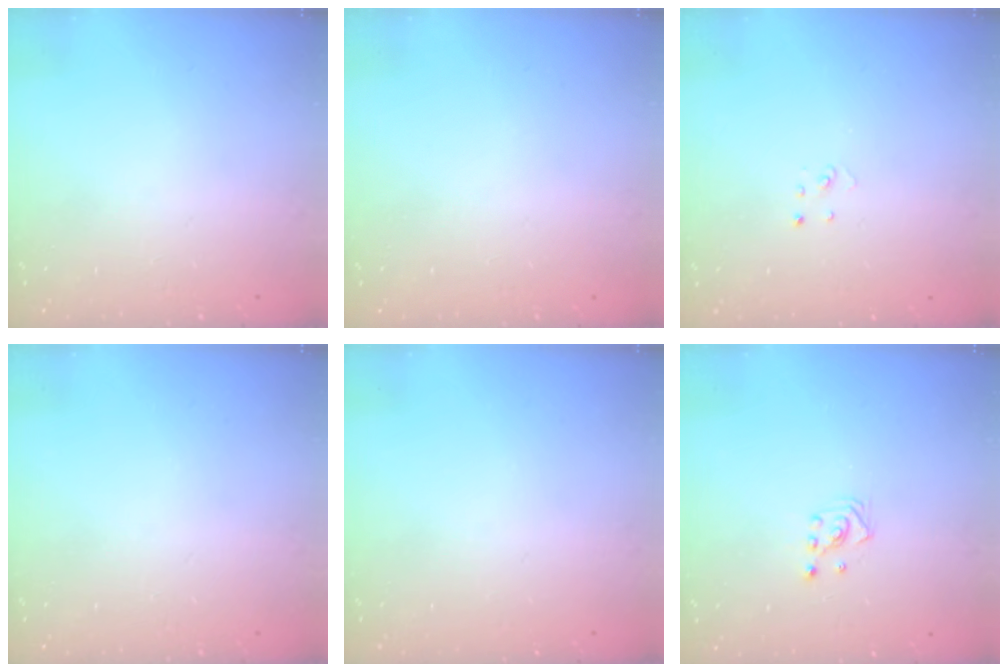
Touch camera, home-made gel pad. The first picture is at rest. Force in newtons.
{"total": 0.0}
{"total": 1.9, "press": 1.9, "slide": 0.2}
{"total": 0.0}
{"total": 0.0}
{"total": 2.8, "press": 2.8, "slide": 0.3}